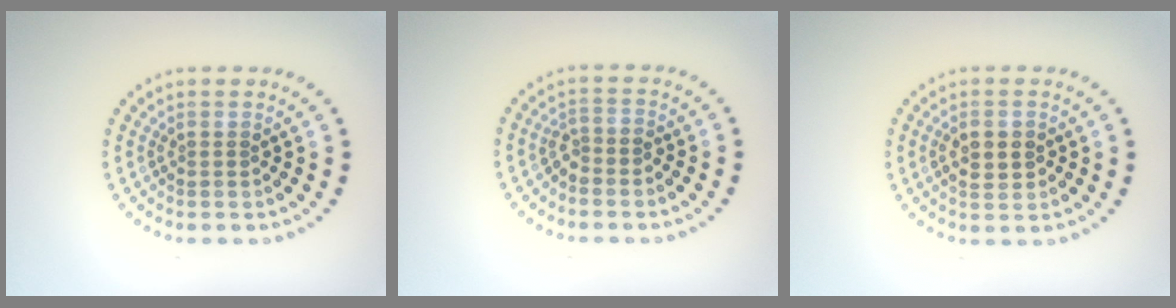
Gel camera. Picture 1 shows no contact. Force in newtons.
{"total": 1.4, "press": 1.1, "slide": 0.9}
{"total": 2.8, "press": 2.8, "slide": 0.2}